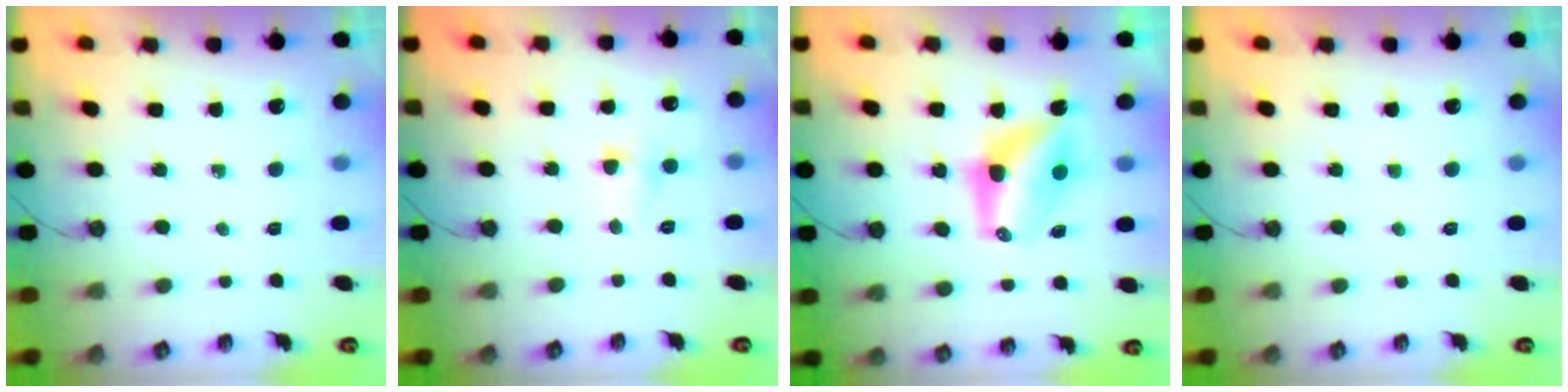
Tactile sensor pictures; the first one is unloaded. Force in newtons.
{"total": 3.8, "press": 3.8, "slide": 0.7}
{"total": 9.9, "press": 9.1, "slide": 4.1}
{"total": 0.0}